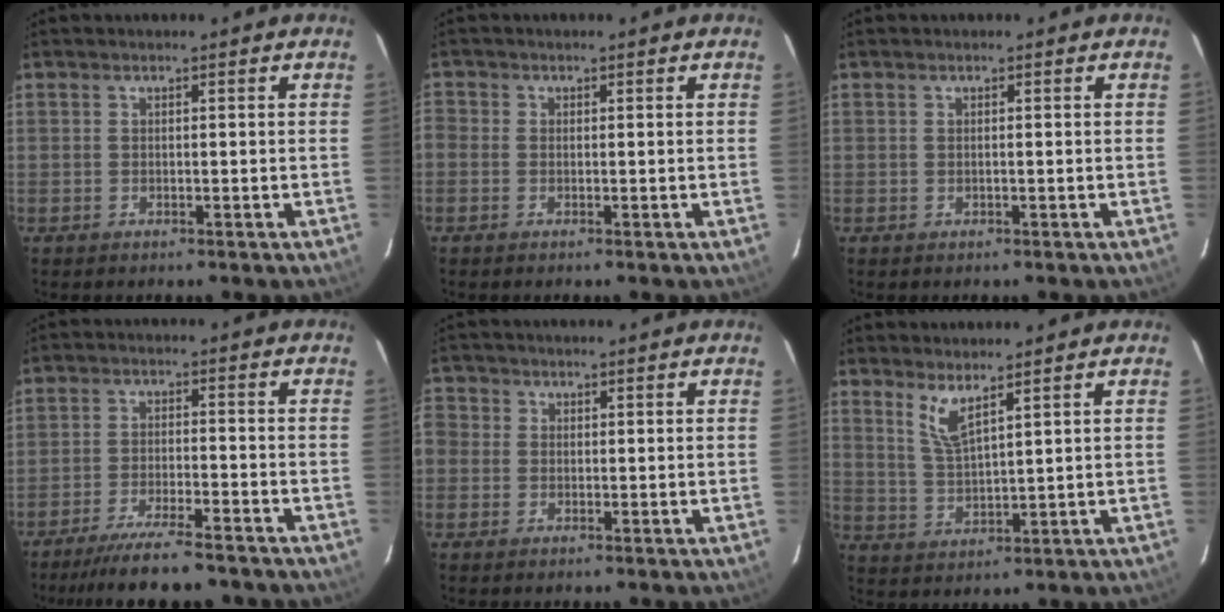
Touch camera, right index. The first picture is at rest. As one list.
[{"total": 1.1, "force": [-0.4, 0.7, 0.7], "torque": [-0.021, 0.001, -0.015]}, {"total": 0.0}, {"total": 11.9, "force": [-10.4, 1.6, 5.5], "torque": [-0.122, -0.021, -0.165]}, {"total": 3.6, "force": [-0.7, 3.4, 1.0], "torque": [-0.022, 0.004, -0.024]}, {"total": 4.9, "force": [3.5, 0.6, 3.3], "torque": [-0.070, -0.007, 0.074]}]